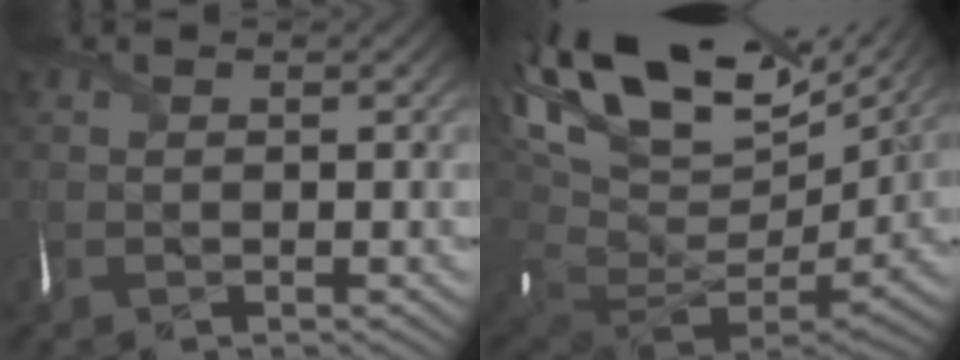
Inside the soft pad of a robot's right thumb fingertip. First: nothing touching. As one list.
[{"total": 20.3, "force": [7.2, 11.1, 15.3], "torque": [-0.279, 0.011, 0.167]}]